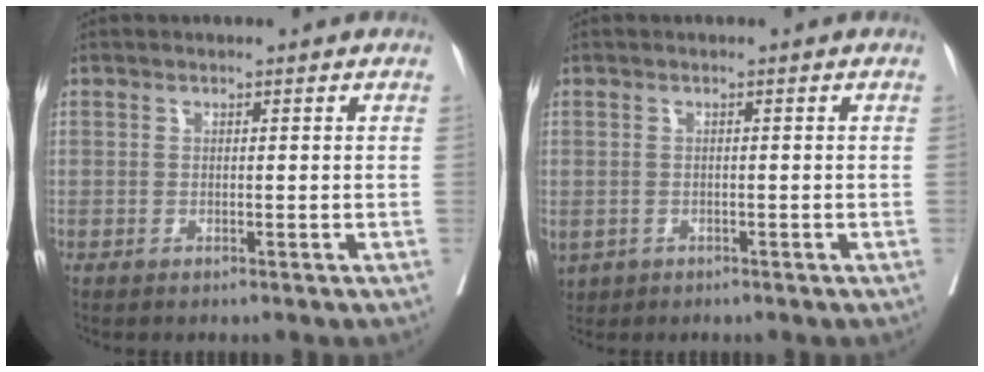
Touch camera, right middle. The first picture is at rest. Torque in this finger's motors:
{"motor_torque": [1.63, -0.49, 1.06, 0.21]}